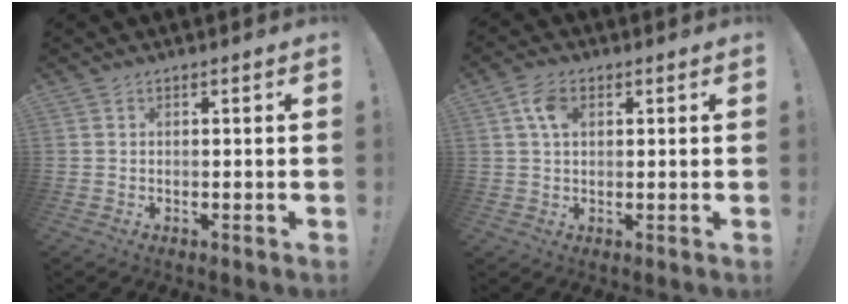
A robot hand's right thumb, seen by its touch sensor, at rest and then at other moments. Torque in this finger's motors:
{"motor_torque": [1.04, 1.21, 0.10, -0.17, 0.01]}